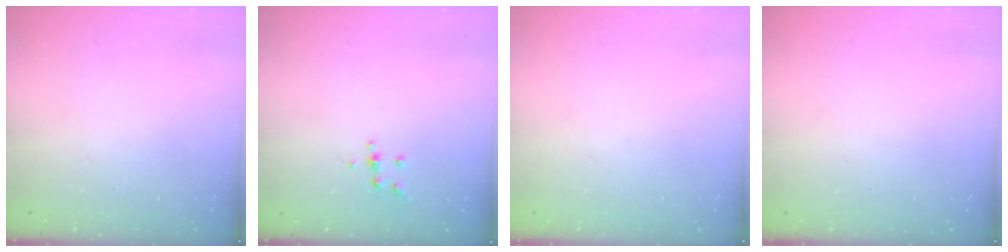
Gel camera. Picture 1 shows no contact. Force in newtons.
{"total": 4.0, "press": 3.8, "slide": 1.0}
{"total": 0.0}
{"total": 0.0}